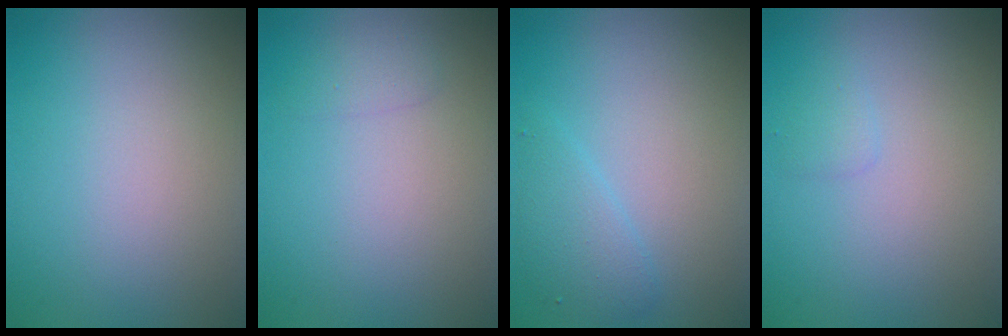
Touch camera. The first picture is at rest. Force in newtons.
{"total": 0.9, "press": 0.9, "slide": 0.1}
{"total": 2.0, "press": 2.0, "slide": 0.1}
{"total": 0.8, "press": 0.7, "slide": 0.1}